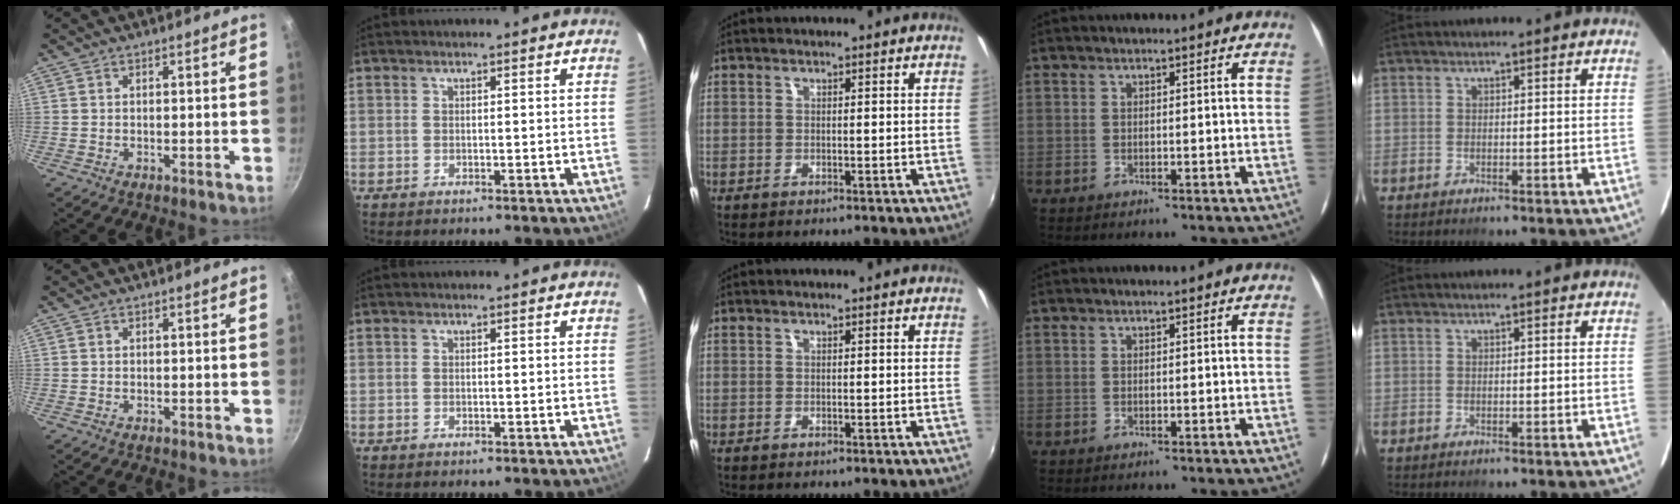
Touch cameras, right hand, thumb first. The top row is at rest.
{}